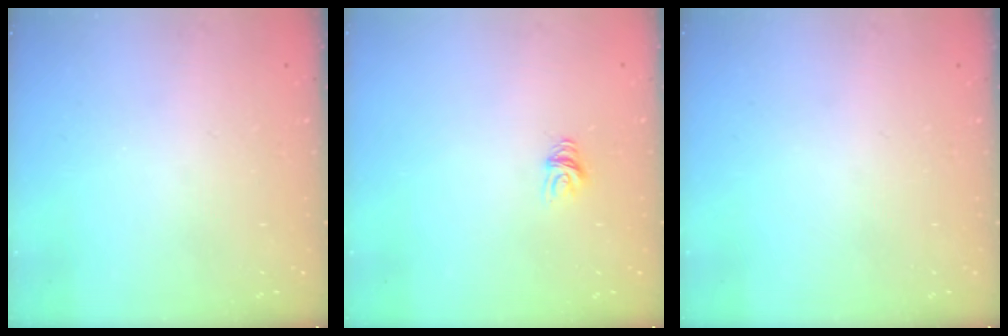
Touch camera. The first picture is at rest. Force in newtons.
{"total": 4.7, "press": 4.7, "slide": 0.3}
{"total": 0.0}